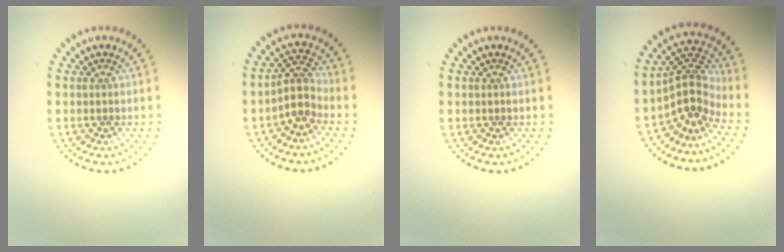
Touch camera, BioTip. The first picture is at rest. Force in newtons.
{"total": 2.8, "press": 2.3, "slide": 1.6}
{"total": 0.0}
{"total": 3.7, "press": 2.7, "slide": 2.6}